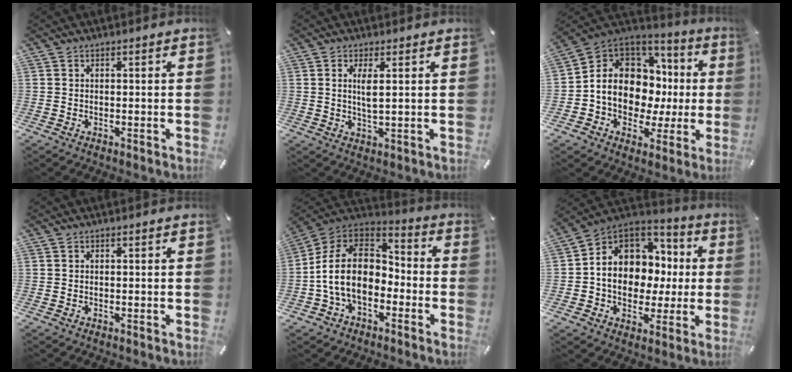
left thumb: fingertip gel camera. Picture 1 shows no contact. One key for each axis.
{"total": 3.9, "fx": 1.0, "fy": 0.9, "fz": 3.7, "tx": -0.075, "ty": -0.005, "tz": 0.012}
{"total": 12.8, "fx": 0.4, "fy": 10.8, "fz": 6.9, "tx": -0.123, "ty": -0.025, "tz": 0.011}
{"total": 0.0}
{"total": 15.7, "fx": -4.4, "fy": 11.0, "fz": 10.3, "tx": -0.224, "ty": 0.027, "tz": -0.080}
{"total": 11.9, "fx": 0.2, "fy": 10.5, "fz": 5.6, "tx": -0.104, "ty": -0.012, "tz": 0.007}